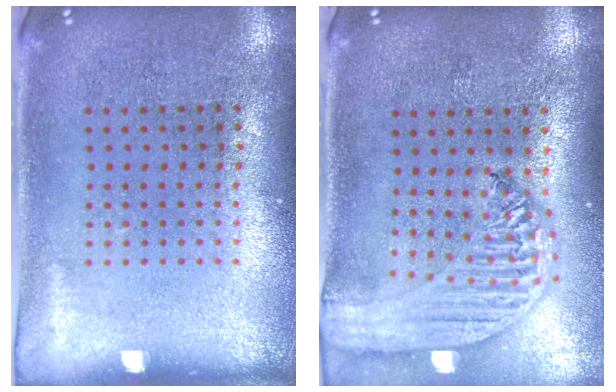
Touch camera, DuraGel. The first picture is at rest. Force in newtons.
{"total": 2.9, "press": 2.4, "slide": 1.7}